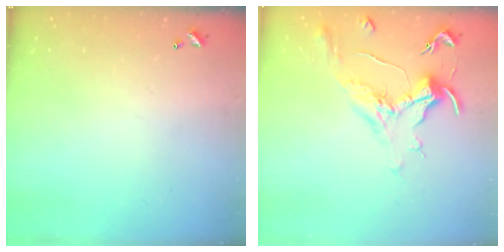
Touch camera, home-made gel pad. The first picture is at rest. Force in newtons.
{"total": 1.8, "press": 1.5, "slide": 0.9}